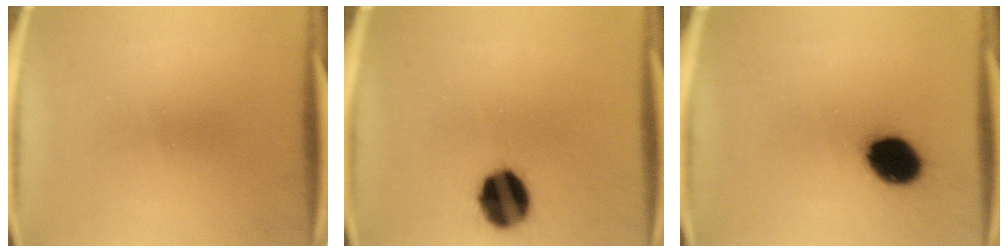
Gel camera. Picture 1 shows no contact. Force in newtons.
{"total": 13.1}
{"total": 11.8}